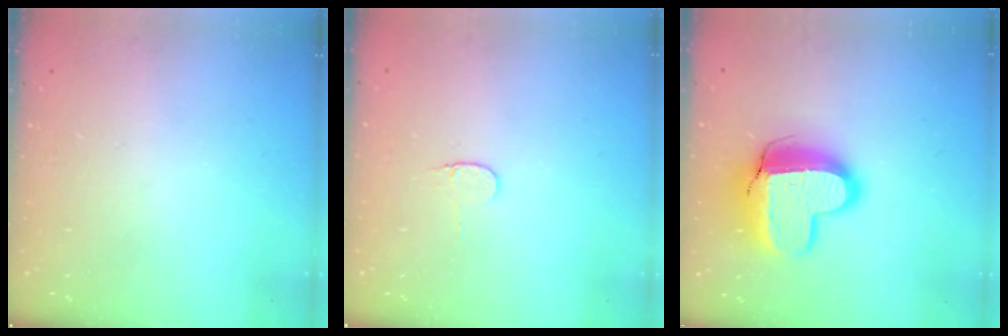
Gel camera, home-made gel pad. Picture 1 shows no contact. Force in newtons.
{"total": 3.4, "press": 3.4, "slide": 0.4}
{"total": 14.1, "press": 14.1, "slide": 1.1}